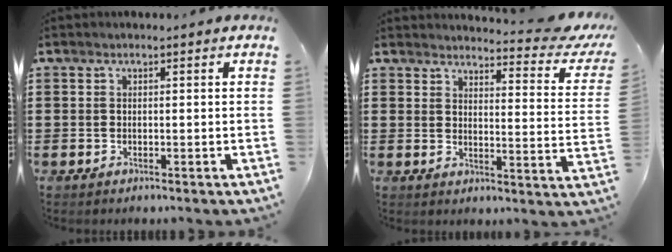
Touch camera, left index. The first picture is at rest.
{"total": 4.1, "force": [3.6, 0.2, 1.9], "torque": [-0.030, -0.031, 0.054]}